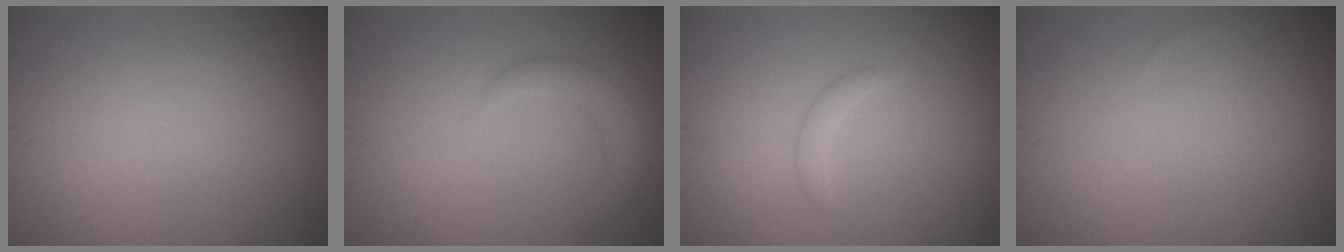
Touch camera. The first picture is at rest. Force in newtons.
{"total": 2.5, "press": 2.5, "slide": 0.1}
{"total": 1.0, "press": 1.0, "slide": 0.0}
{"total": 0.0}